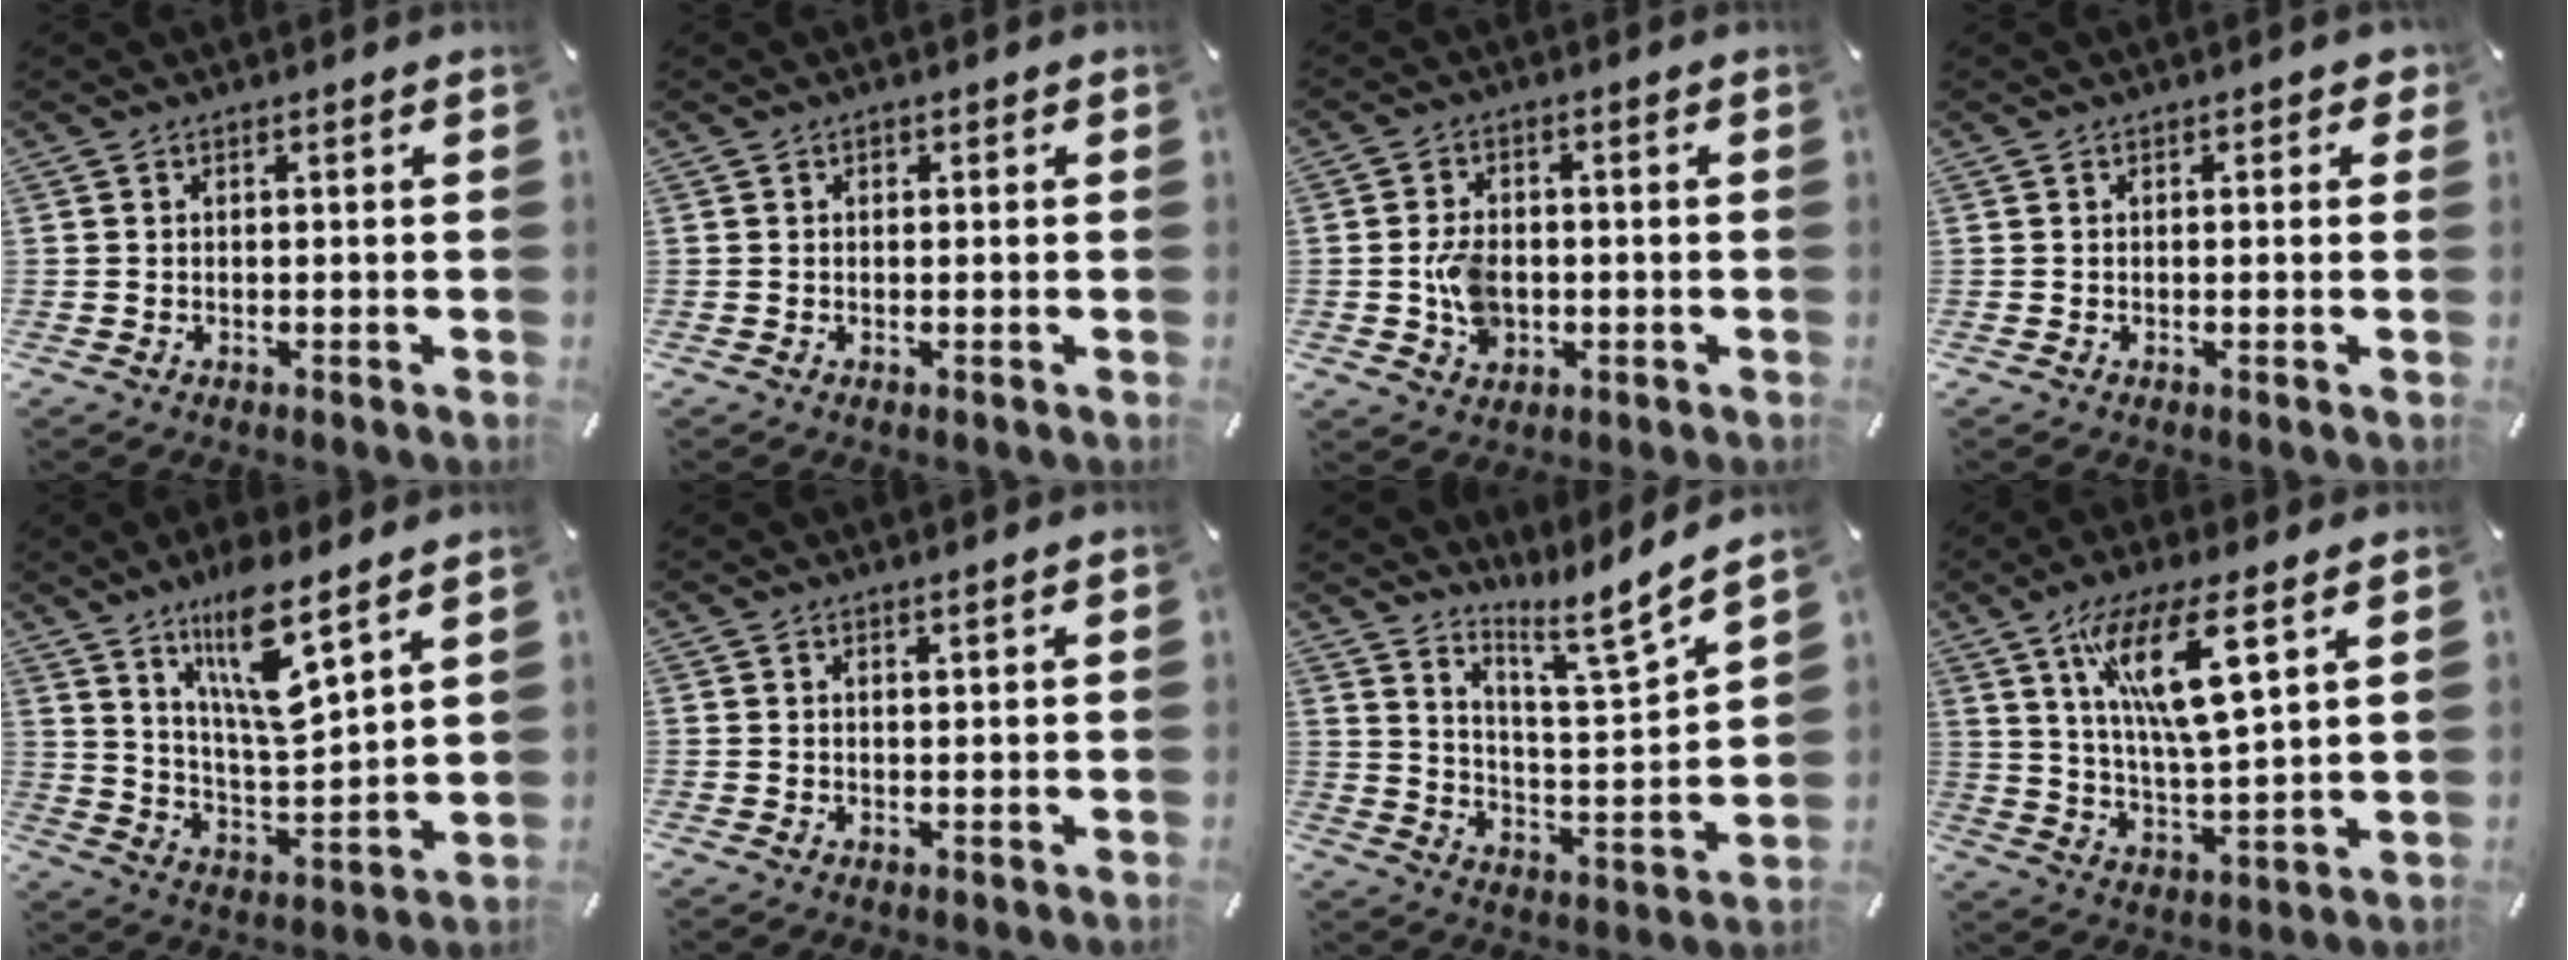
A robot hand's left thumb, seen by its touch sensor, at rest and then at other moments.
{"total": 0.6, "force": [0.1, 0.5, 0.2], "torque": [-0.004, 0.004, 0.002]}
{"total": 7.1, "force": [-1.1, 5.4, 4.5], "torque": [-0.099, 0.001, -0.022]}
{"total": 1.2, "force": [0.2, 0.8, 0.8], "torque": [-0.007, 0.003, 0.001]}
{"total": 13.9, "force": [9.7, 3.4, 9.4], "torque": [-0.176, -0.047, 0.167]}
{"total": 0.8, "force": [0.8, -0.2, 0.3], "torque": [-0.006, -0.003, 0.014]}
{"total": 10.0, "force": [8.6, 0.7, 5.1], "torque": [-0.084, -0.080, 0.140]}
{"total": 14.8, "force": [7.3, 3.8, 12.2], "torque": [-0.235, -0.003, 0.124]}